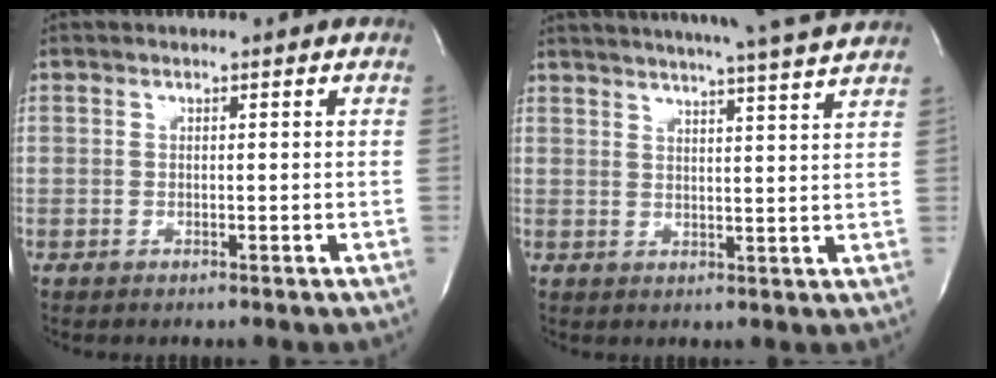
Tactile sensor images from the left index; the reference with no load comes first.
{"total": 16.1, "force": [14.6, -1.1, 6.6], "torque": [-0.114, -0.022, 0.187]}